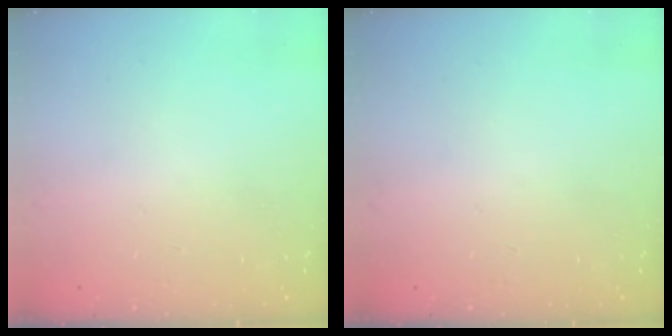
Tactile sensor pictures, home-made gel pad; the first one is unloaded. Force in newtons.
{"total": 0.0}